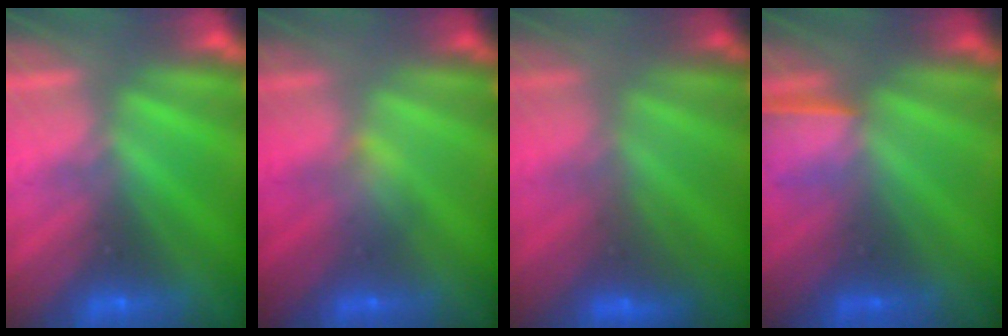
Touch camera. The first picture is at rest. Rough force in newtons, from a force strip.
{"total": 2.7}
{"total": 2.9}
{"total": 1.3}